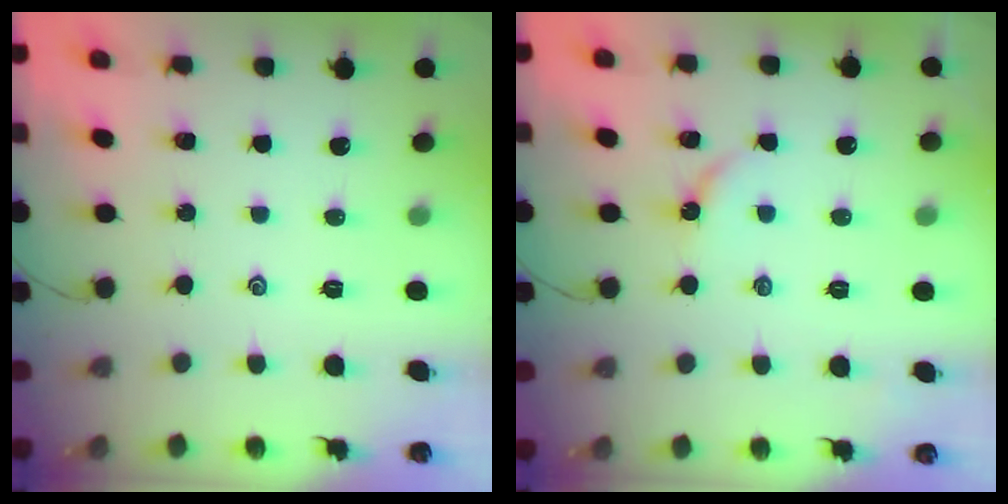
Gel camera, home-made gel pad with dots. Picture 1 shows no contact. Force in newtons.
{"total": 3.0, "press": 2.9, "slide": 0.5}